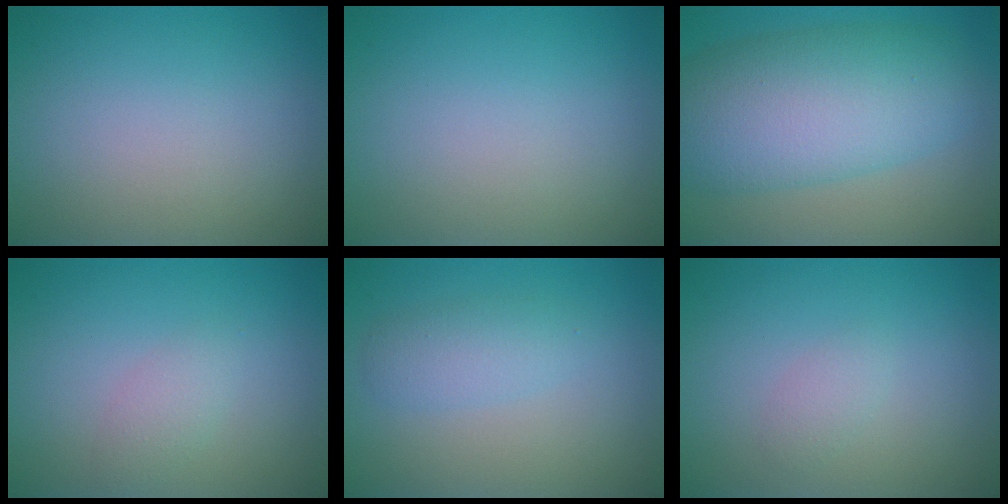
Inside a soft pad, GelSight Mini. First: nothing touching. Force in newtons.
{"total": 0.0}
{"total": 10.0, "press": 10.0, "slide": 0.2}
{"total": 1.4, "press": 1.4, "slide": 0.1}
{"total": 2.2, "press": 2.2, "slide": 0.0}
{"total": 1.0, "press": 1.0, "slide": 0.1}